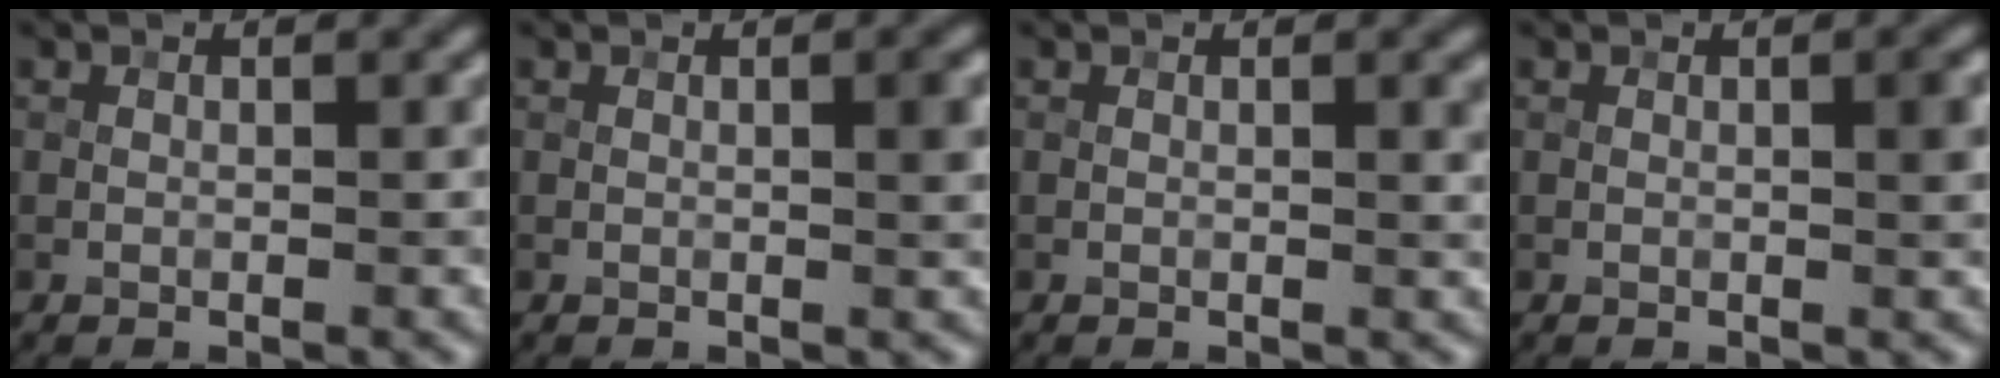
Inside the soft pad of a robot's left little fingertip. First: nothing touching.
{"total": 1.8, "force": [0.2, 0.3, 1.7], "torque": [-0.021, 0.003, 0.001]}
{"total": 1.2, "force": [0.3, 0.3, 1.2], "torque": [-0.012, 0.001, 0.002]}
{"total": 1.8, "force": [0.2, 0.4, 1.8], "torque": [-0.022, 0.003, 0.002]}